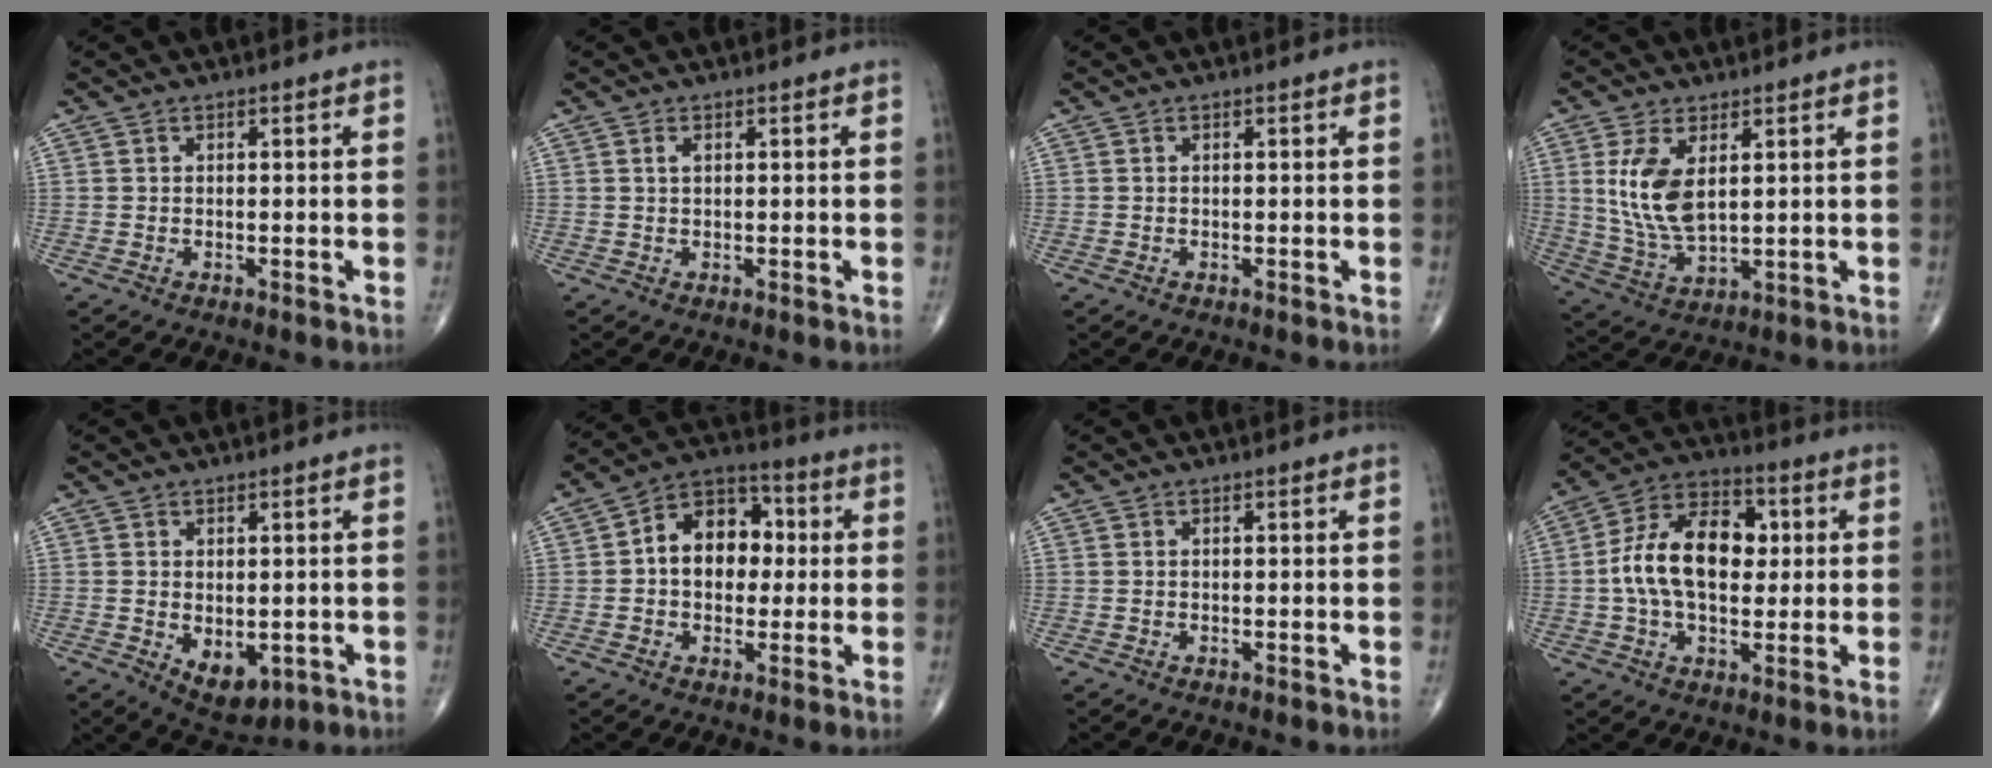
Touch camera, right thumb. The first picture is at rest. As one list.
[{"total": 1.0, "force": [0.4, 0.5, 0.8], "torque": [-0.019, 0.005, 0.008]}, {"total": 0.0}, {"total": 10.6, "force": [2.7, 5.3, 8.8], "torque": [-0.177, -0.015, 0.066]}, {"total": 7.0, "force": [-1.6, 4.2, 5.3], "torque": [-0.065, -0.008, -0.006]}, {"total": 12.6, "force": [1.0, 9.1, 8.7], "torque": [-0.097, 0.027, 0.006]}, {"total": 0.0}, {"total": 16.0, "force": [1.1, 9.9, 12.5], "torque": [-0.199, 0.025, 0.012]}]